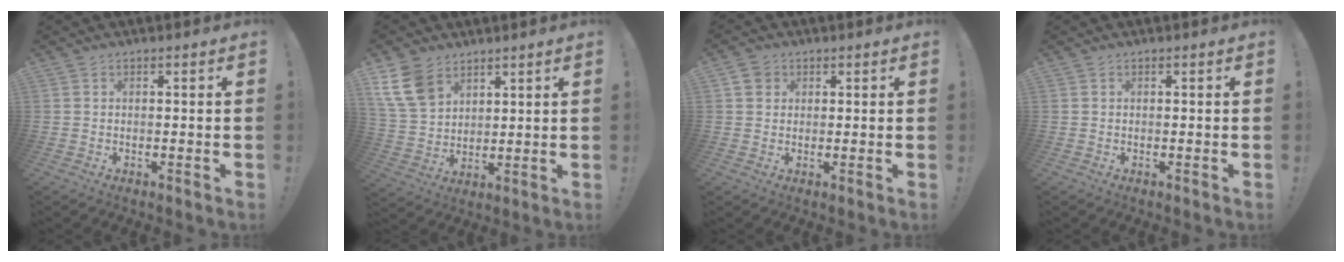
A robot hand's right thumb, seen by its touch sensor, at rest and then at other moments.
{"total": 12.2, "force": [7.1, 8.3, 5.6], "torque": [-0.114, -0.030, 0.146]}
{"total": 3.5, "force": [1.7, 2.8, 1.1], "torque": [-0.014, -0.003, 0.031]}
{"total": 0.0}